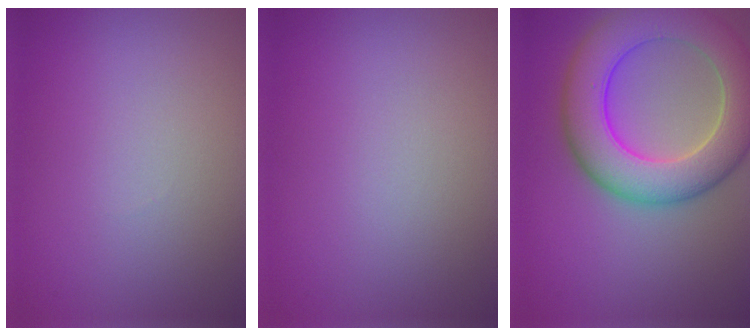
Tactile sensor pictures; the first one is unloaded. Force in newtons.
{"total": 0.0}
{"total": 9.2, "press": 9.1, "slide": 0.3}